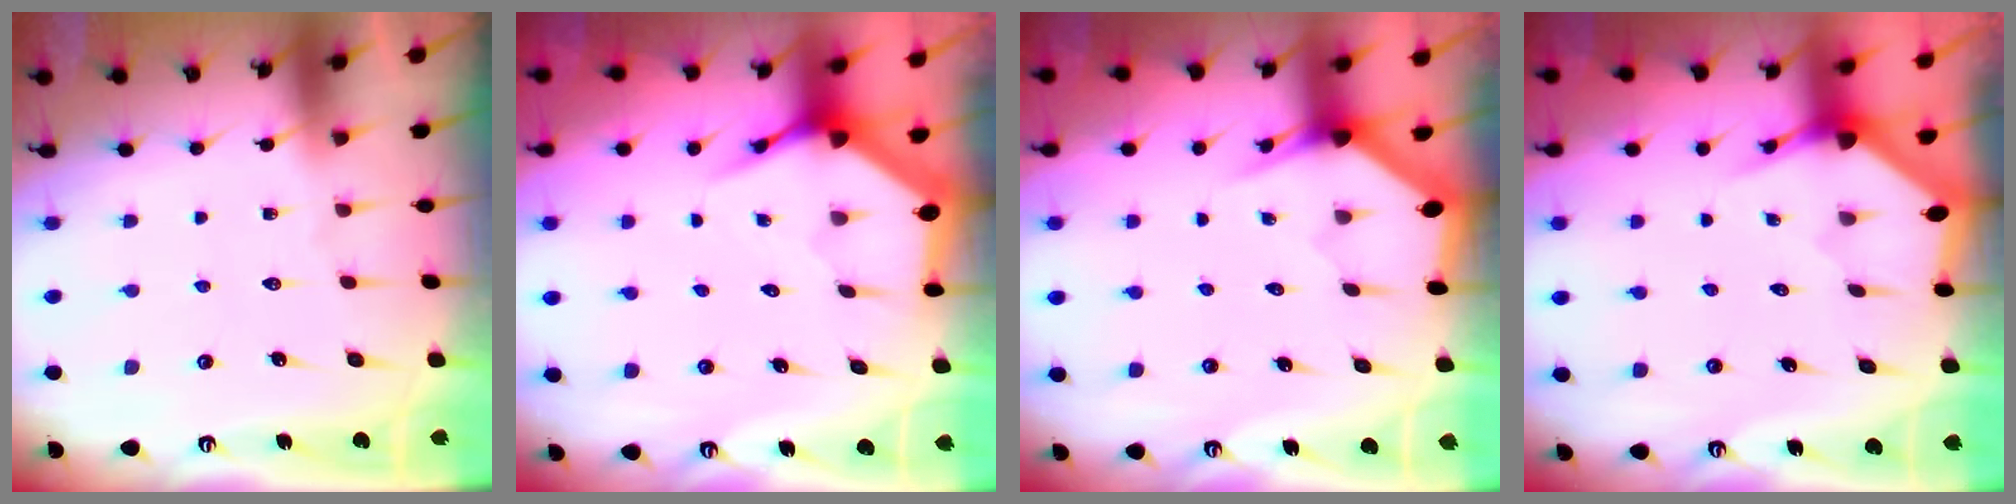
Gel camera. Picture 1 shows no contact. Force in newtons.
{"total": 3.9, "press": 3.8, "slide": 0.6}
{"total": 3.2, "press": 3.2, "slide": 0.1}
{"total": 3.1, "press": 3.1, "slide": 0.2}